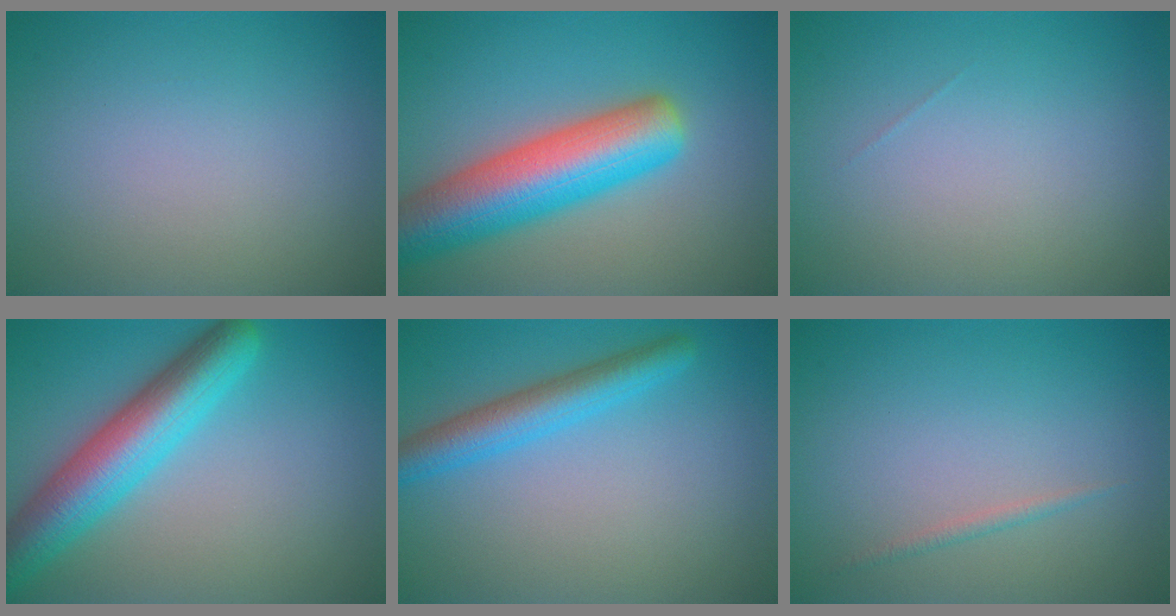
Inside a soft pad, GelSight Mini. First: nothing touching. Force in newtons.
{"total": 9.1, "press": 9.1, "slide": 0.6}
{"total": 0.0}
{"total": 7.5, "press": 7.5, "slide": 0.3}
{"total": 3.9, "press": 3.9, "slide": 0.2}
{"total": 0.7, "press": 0.7, "slide": 0.1}